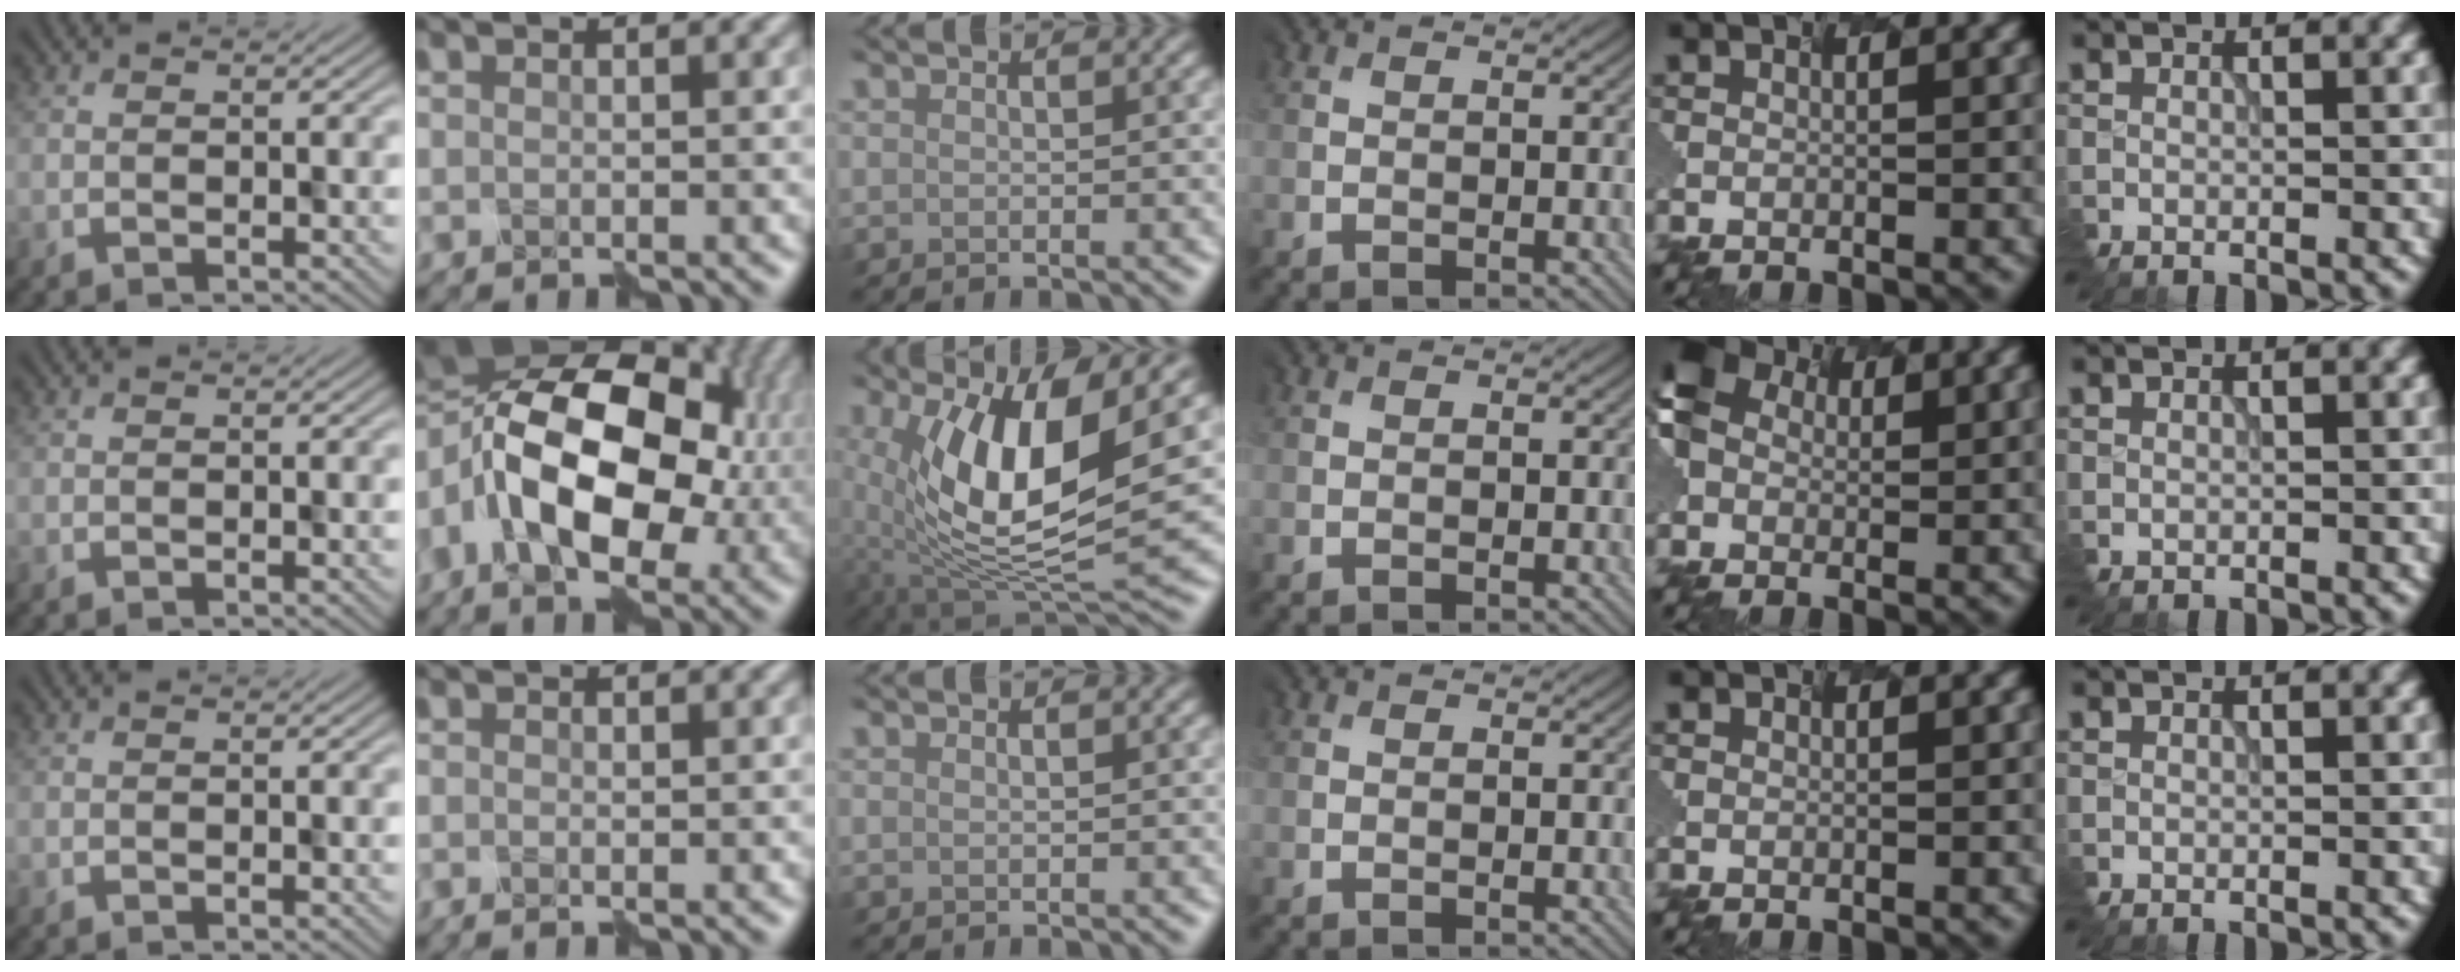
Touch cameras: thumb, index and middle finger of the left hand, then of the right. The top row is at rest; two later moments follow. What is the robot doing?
{"motion": "assemble", "object": "hinged jar"}